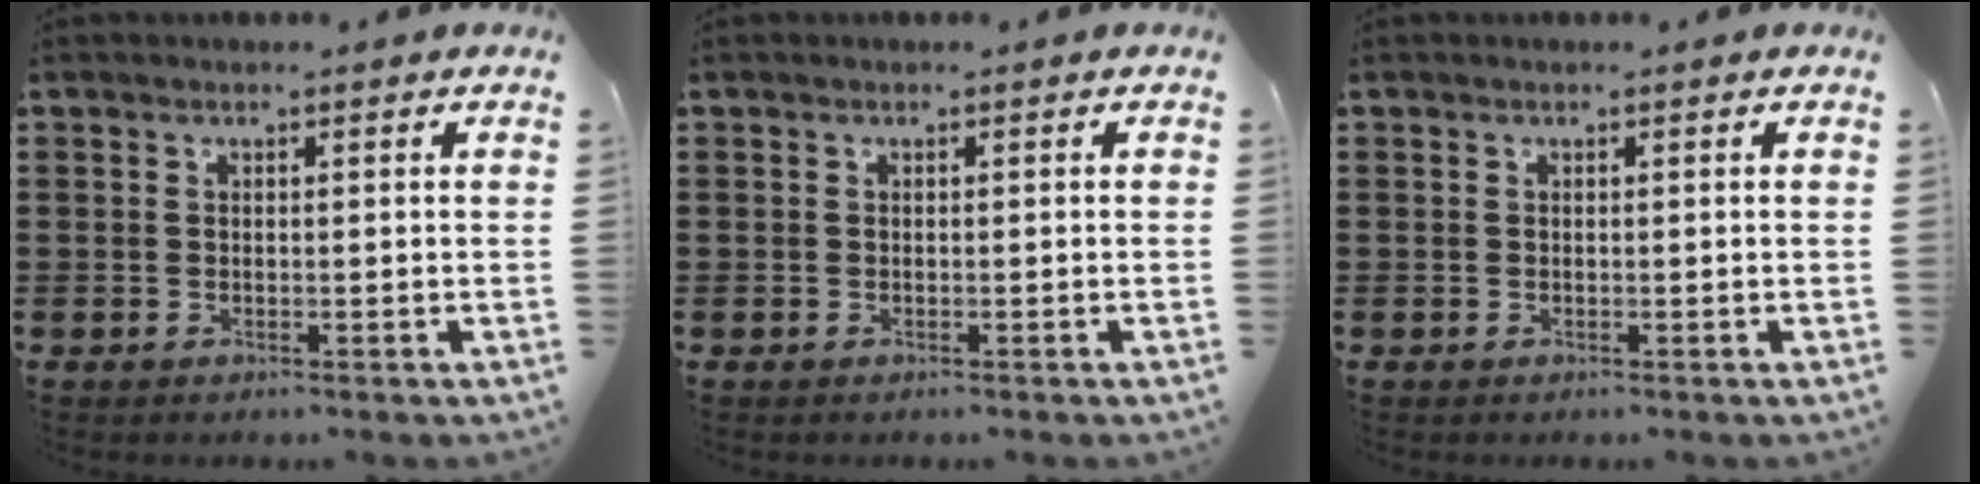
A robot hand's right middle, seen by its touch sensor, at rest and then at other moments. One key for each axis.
{"total": 0.0}
{"total": 0.0}